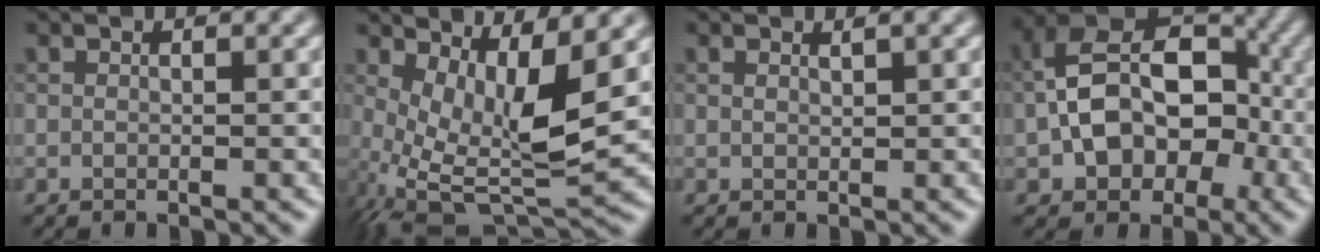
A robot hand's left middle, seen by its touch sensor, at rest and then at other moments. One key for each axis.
{"total": 8.0, "fx": 0.7, "fy": 2.9, "fz": 7.4, "tx": -0.145, "ty": -0.020, "tz": 0.022}
{"total": 0.9, "fx": 0.7, "fy": 0.4, "fz": 0.6, "tx": -0.018, "ty": 0.002, "tz": 0.015}
{"total": 11.1, "fx": -1.6, "fy": 7.7, "fz": 7.8, "tx": -0.098, "ty": 0.012, "tz": -0.033}